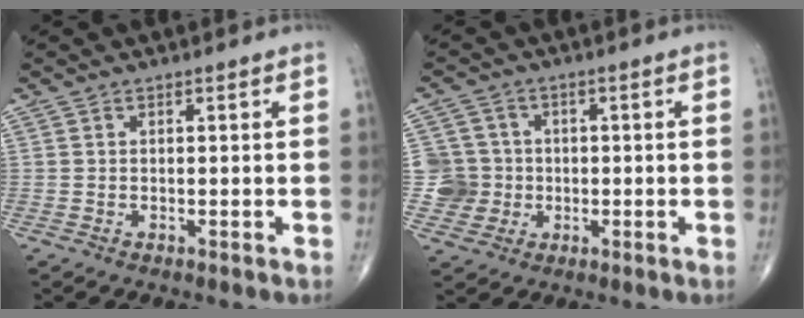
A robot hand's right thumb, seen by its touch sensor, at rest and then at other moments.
{"total": 6.3, "force": [-0.5, 6.3, 0.3], "torque": [0.022, 0.012, -0.013]}